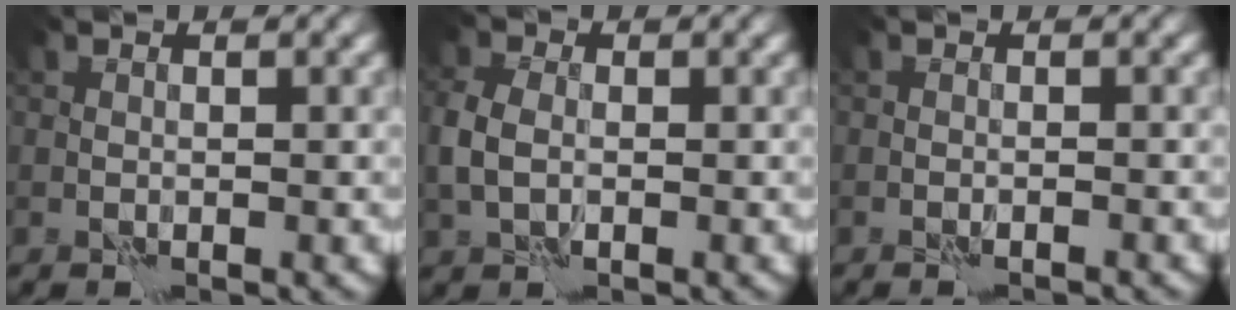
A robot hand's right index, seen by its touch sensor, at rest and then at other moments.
{"total": 2.8, "force": [-0.1, 2.0, 2.0], "torque": [-0.052, 0.001, -0.010]}
{"total": 1.2, "force": [-1.1, -0.1, 0.4], "torque": [-0.014, 0.007, -0.016]}